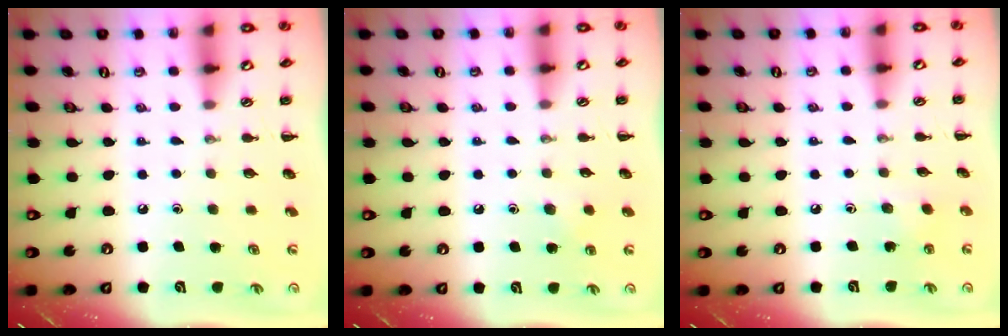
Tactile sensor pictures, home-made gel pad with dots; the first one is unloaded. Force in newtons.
{"total": 3.2, "press": 3.1, "slide": 0.9}
{"total": 1.9, "press": 1.8, "slide": 0.7}